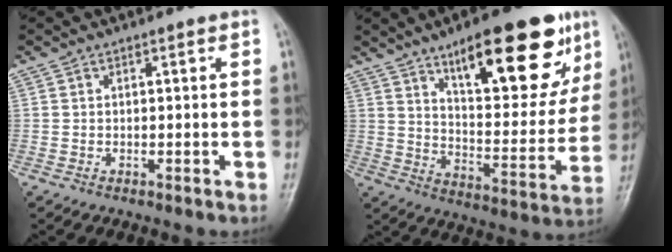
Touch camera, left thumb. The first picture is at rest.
{"total": 23.4, "force": [13.1, 8.4, 17.4], "torque": [-0.208, -0.047, 0.204]}